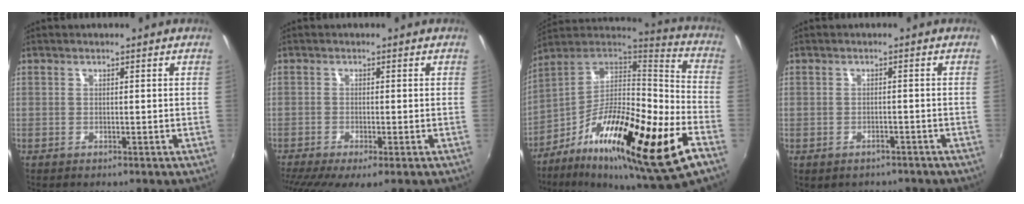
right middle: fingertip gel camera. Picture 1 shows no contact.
{"total": 7.0, "force": [-5.0, 0.8, 4.9], "torque": [-0.106, -0.041, -0.082]}
{"total": 27.6, "force": [-12.6, 4.4, 24.1], "torque": [-0.401, -0.037, -0.223]}
{"total": 3.2, "force": [-2.4, 1.8, 0.9], "torque": [-0.023, -0.010, -0.032]}